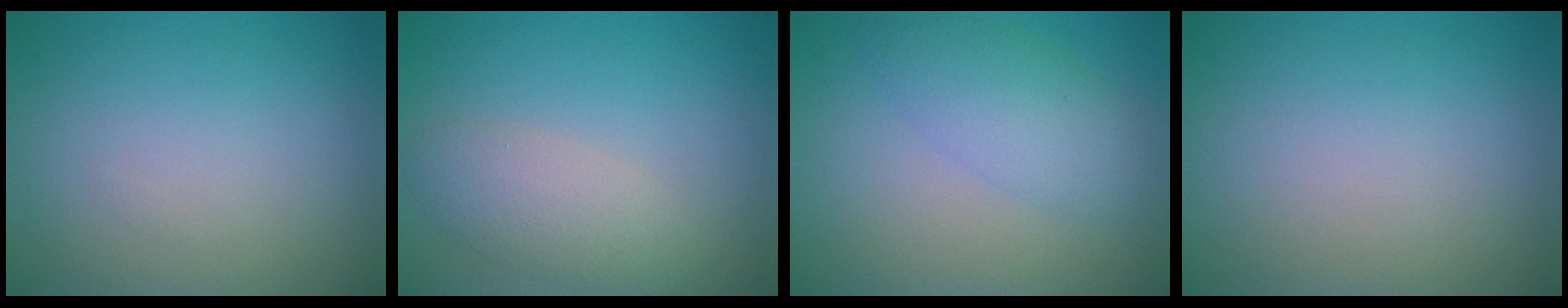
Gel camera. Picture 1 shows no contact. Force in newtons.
{"total": 3.2, "press": 3.1, "slide": 0.3}
{"total": 3.6, "press": 3.6, "slide": 0.0}
{"total": 0.0}